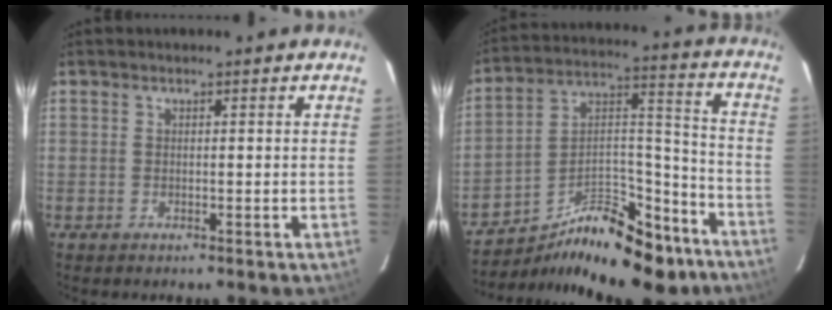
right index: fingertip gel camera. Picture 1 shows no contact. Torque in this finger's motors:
{"motor_torque": [1.23, -0.91, 0.38, 0.04]}